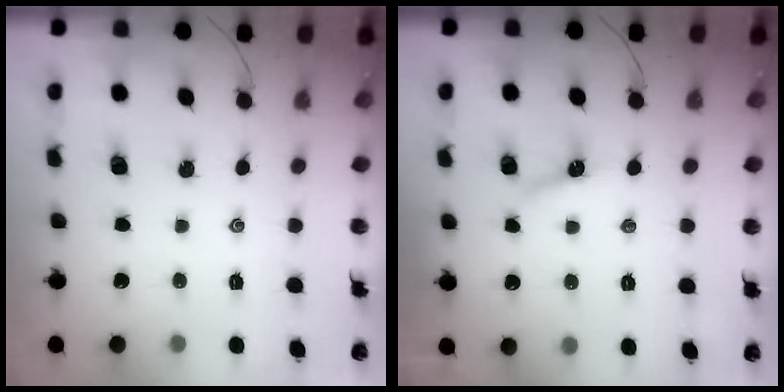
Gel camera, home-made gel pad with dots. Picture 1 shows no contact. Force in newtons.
{"total": 4.5, "press": 4.4, "slide": 0.5}